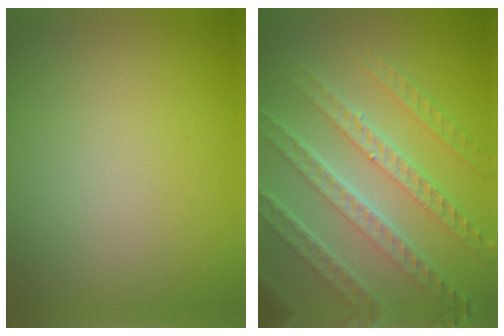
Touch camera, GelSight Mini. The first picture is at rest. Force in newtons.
{"total": 7.6, "press": 5.3, "slide": 5.4}